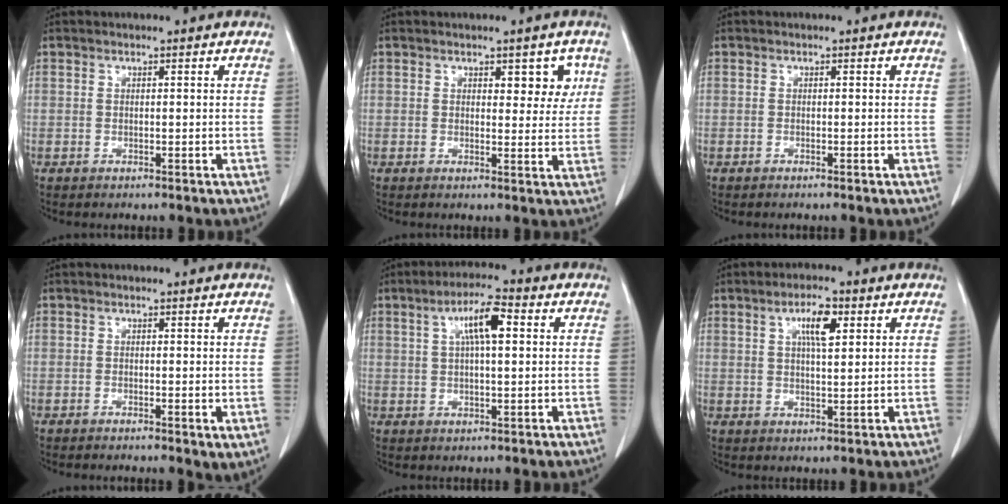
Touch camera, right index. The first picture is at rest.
{"total": 4.2, "force": [1.8, 2.3, 3.1], "torque": [-0.021, 0.001, 0.021]}
{"total": 0.0}
{"total": 1.9, "force": [-0.3, 0.7, 1.8], "torque": [-0.025, -0.006, -0.005]}
{"total": 7.0, "force": [2.1, 1.4, 6.6], "torque": [-0.117, 0.016, 0.036]}
{"total": 5.5, "force": [2.3, 1.4, 4.8], "torque": [-0.085, 0.003, 0.039]}